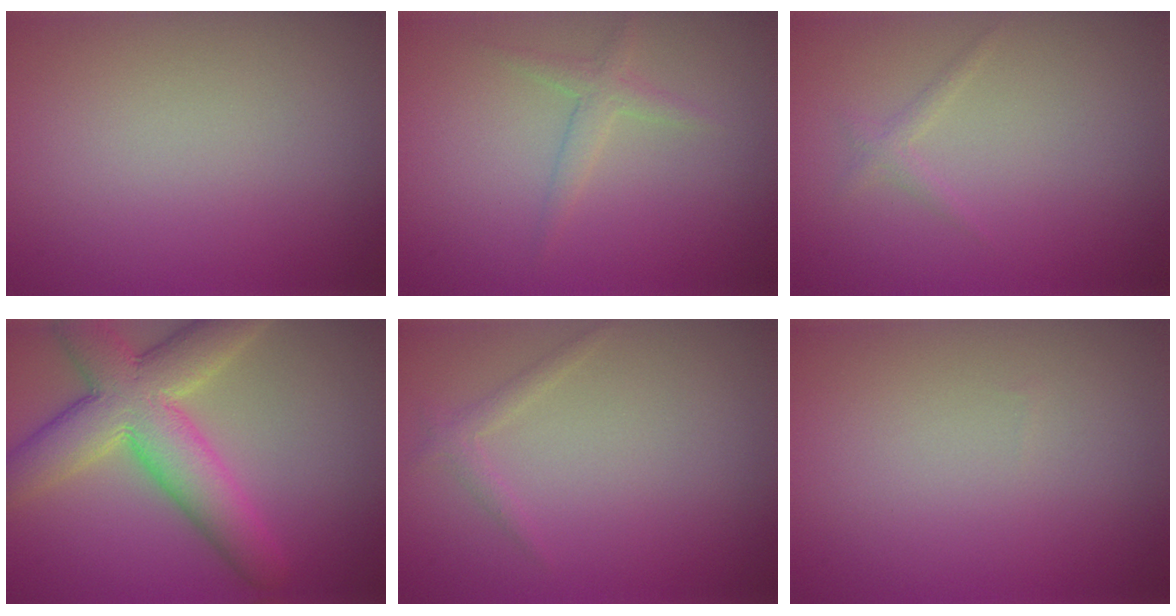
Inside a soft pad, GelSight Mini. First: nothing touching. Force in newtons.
{"total": 1.7, "press": 1.7, "slide": 0.1}
{"total": 0.9, "press": 0.9, "slide": 0.1}
{"total": 8.8, "press": 8.7, "slide": 0.7}
{"total": 1.1, "press": 1.1, "slide": 0.1}
{"total": 0.0}